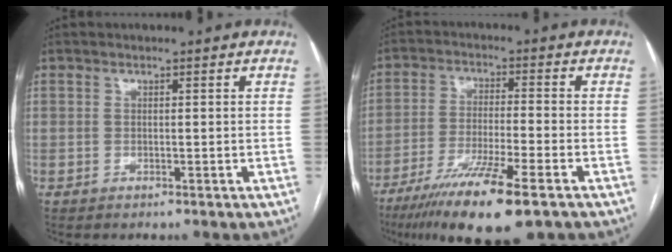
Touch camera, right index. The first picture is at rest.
{"total": 13.7, "force": [-8.6, 0.8, 10.6], "torque": [-0.195, -0.037, -0.147]}